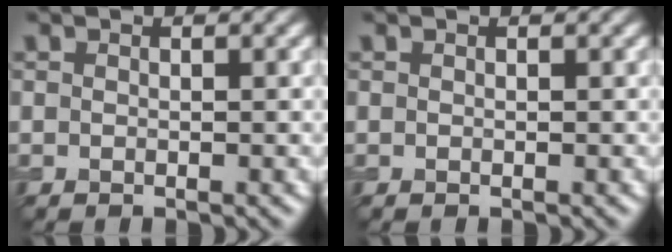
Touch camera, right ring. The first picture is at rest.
{"total": 0.0}